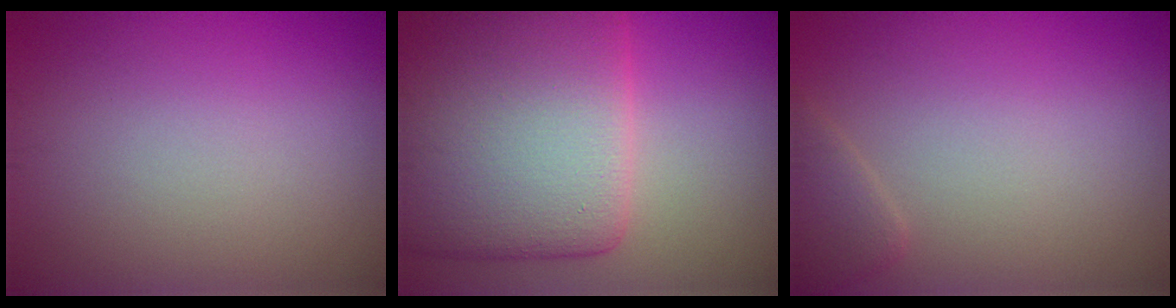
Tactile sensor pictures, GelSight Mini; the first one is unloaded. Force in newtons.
{"total": 14.5, "press": 14.5, "slide": 0.5}
{"total": 1.6, "press": 1.6, "slide": 0.2}